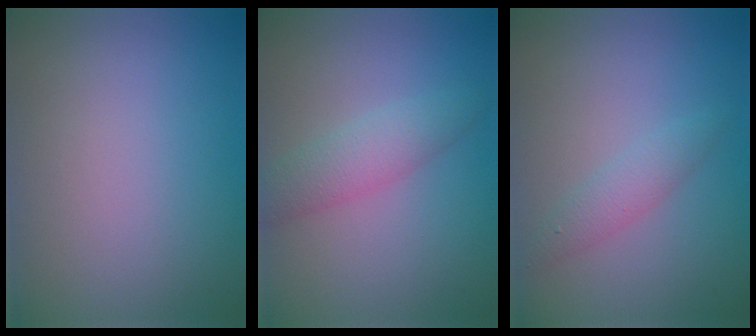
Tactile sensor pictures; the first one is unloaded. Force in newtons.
{"total": 2.9, "press": 2.9, "slide": 0.0}
{"total": 1.8, "press": 1.8, "slide": 0.1}